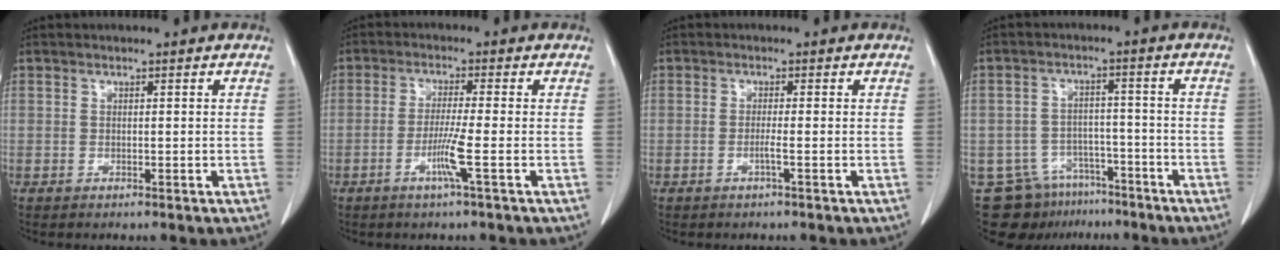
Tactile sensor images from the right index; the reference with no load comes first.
{"total": 4.9, "force": [-1.8, -1.0, 4.4], "torque": [-0.086, -0.011, -0.039]}
{"total": 1.4, "force": [-0.6, -0.4, 1.3], "torque": [-0.022, 0.000, -0.014]}
{"total": 10.0, "force": [-7.2, 6.6, 2.2], "torque": [-0.034, 0.023, -0.108]}